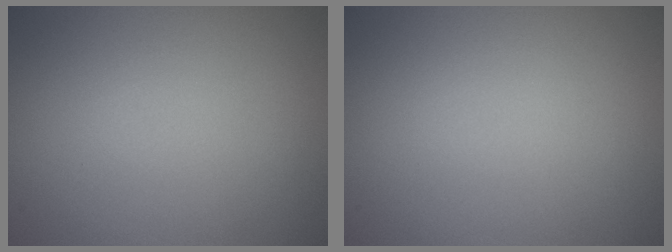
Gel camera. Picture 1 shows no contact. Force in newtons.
{"total": 0.0}